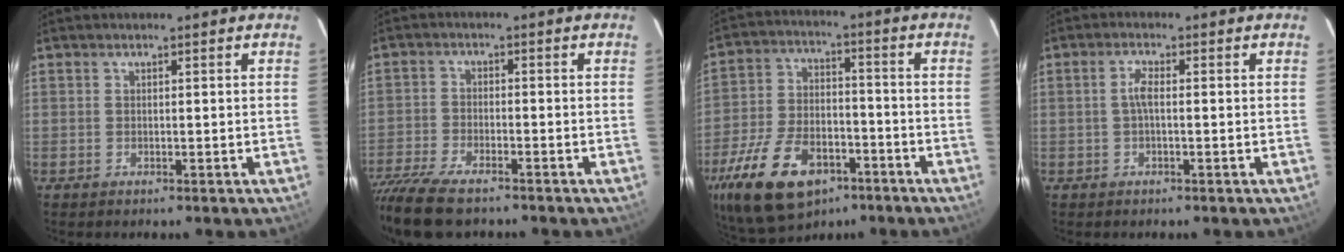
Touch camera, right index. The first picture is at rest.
{"total": 13.2, "force": [-10.8, 3.6, 6.7], "torque": [-0.167, -0.045, -0.198]}
{"total": 20.9, "force": [-11.7, 11.5, 13.0], "torque": [-0.290, -0.019, -0.192]}
{"total": 2.2, "force": [-0.2, 0.6, 2.1], "torque": [-0.046, 0.006, -0.004]}